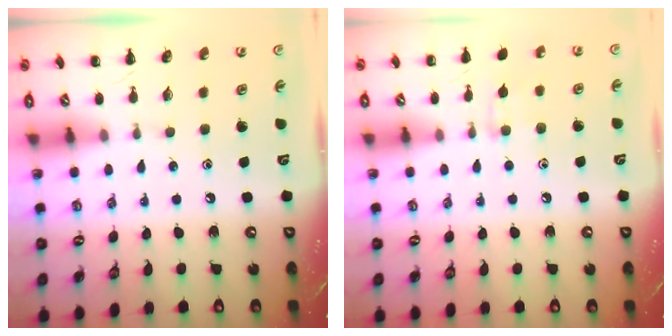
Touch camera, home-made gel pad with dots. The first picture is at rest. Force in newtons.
{"total": 6.5, "press": 6.1, "slide": 2.2}